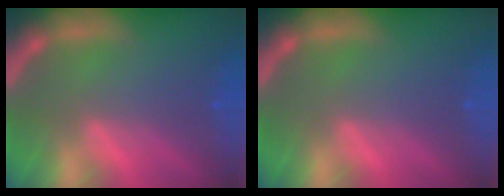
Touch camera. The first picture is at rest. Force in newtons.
{"total": 0.0}